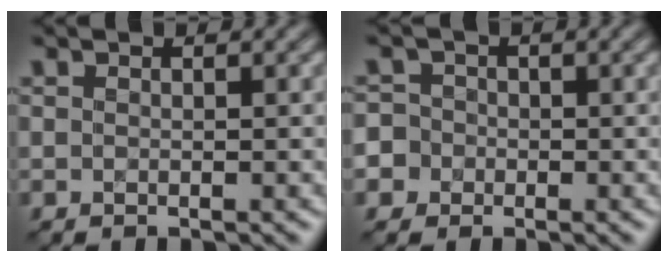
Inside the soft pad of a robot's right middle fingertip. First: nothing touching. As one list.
[{"total": 3.1, "force": [-1.3, 2.8, 0.3], "torque": [0.013, 0.015, -0.042]}]